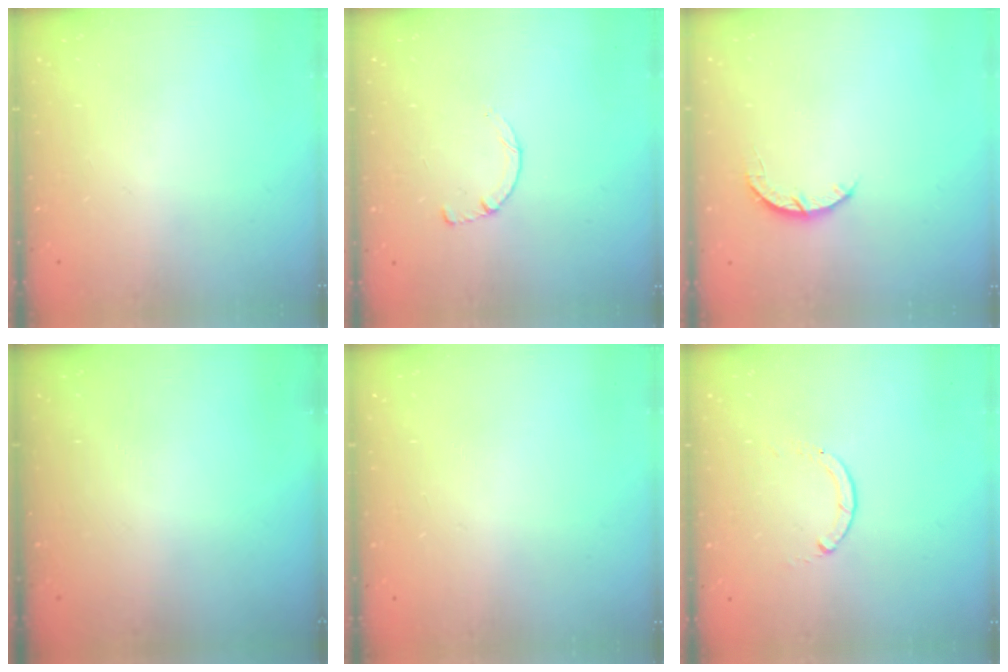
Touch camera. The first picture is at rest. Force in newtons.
{"total": 2.6, "press": 2.5, "slide": 0.3}
{"total": 3.7, "press": 3.7, "slide": 0.4}
{"total": 0.0}
{"total": 2.6, "press": 2.6, "slide": 0.2}
{"total": 0.0}